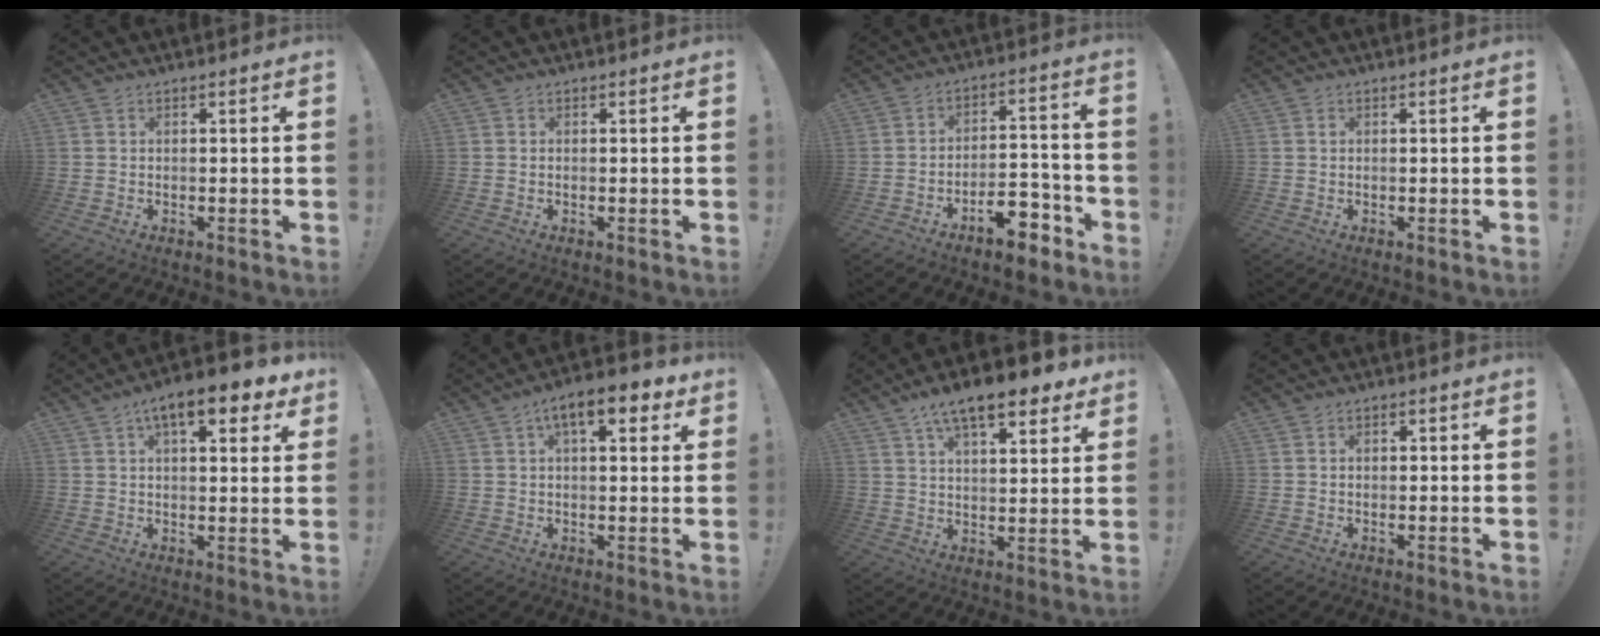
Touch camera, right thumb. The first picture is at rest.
{"total": 0.0}
{"total": 10.5, "force": [-7.4, 4.8, 5.7], "torque": [-0.070, 0.069, -0.125]}
{"total": 0.0}
{"total": 11.2, "force": [5.8, 4.1, 8.7], "torque": [-0.126, -0.022, 0.095]}
{"total": 10.3, "force": [4.7, 4.3, 8.1], "torque": [-0.112, -0.012, 0.075]}
{"total": 13.4, "force": [8.6, 4.6, 9.1], "torque": [-0.144, -0.047, 0.146]}
{"total": 1.1, "force": [-0.2, 0.9, 0.7], "torque": [-0.012, 0.003, -0.004]}